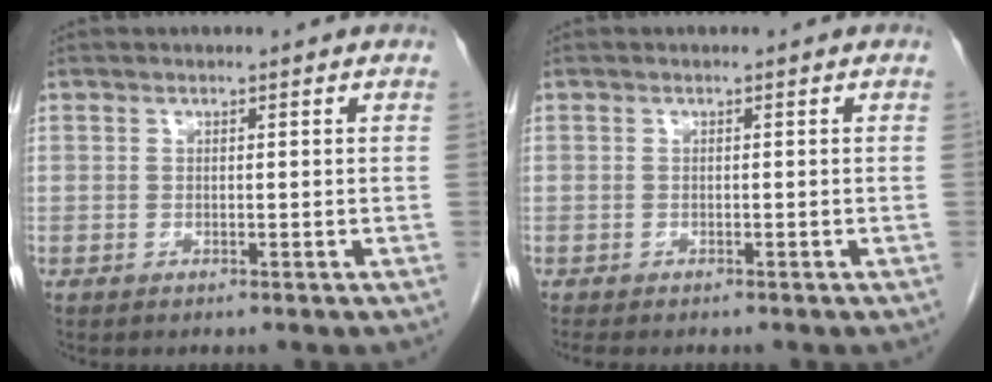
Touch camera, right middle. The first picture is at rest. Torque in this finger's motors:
{"motor_torque": [0.05, -0.02, -0.01, 0.00]}